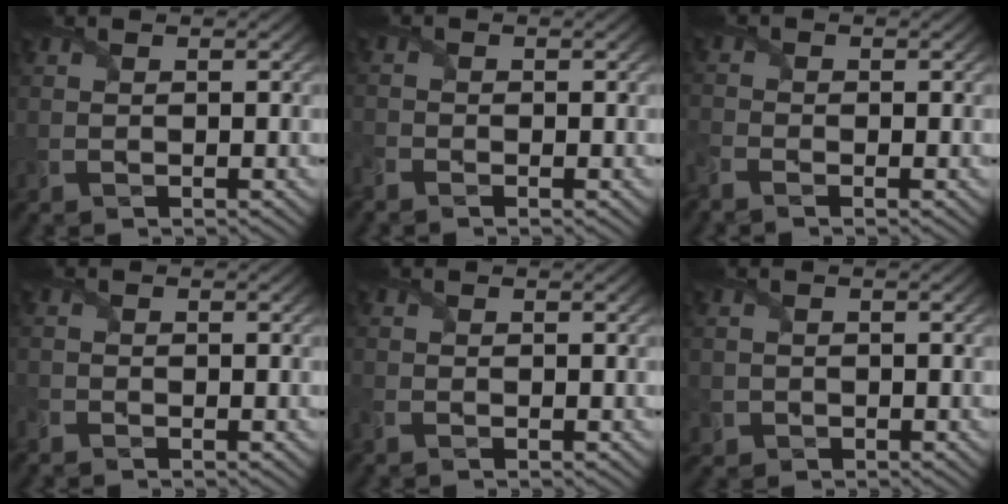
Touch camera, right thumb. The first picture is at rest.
{"total": 1.8, "force": [-1.6, 0.6, 0.5], "torque": [-0.019, -0.013, -0.042]}
{"total": 2.5, "force": [-2.1, 0.9, 1.1], "torque": [-0.036, -0.014, -0.056]}
{"total": 1.4, "force": [-1.3, 0.5, 0.2], "torque": [-0.012, -0.010, -0.035]}
{"total": 1.4, "force": [-1.1, 0.6, 0.6], "torque": [-0.022, -0.009, -0.028]}
{"total": 1.7, "force": [-0.8, 1.5, 0.2], "torque": [0.001, -0.007, -0.016]}